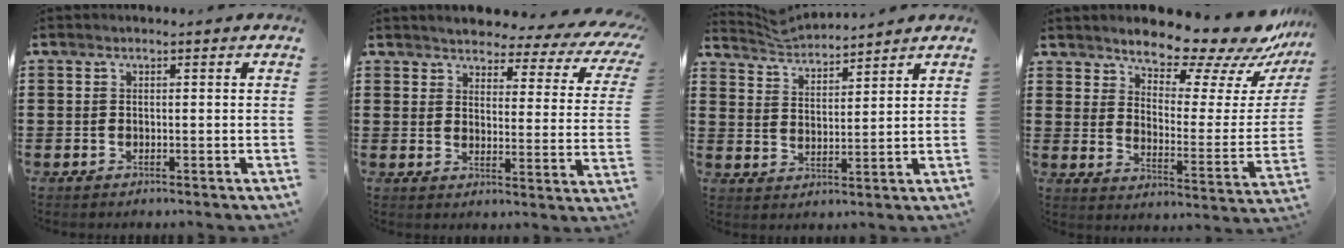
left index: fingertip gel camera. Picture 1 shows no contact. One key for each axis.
{"total": 3.3, "fx": 3.2, "fy": 0.5, "fz": 0.8, "tx": -0.029, "ty": -0.028, "tz": 0.048}
{"total": 3.9, "fx": 3.9, "fy": 0.0, "fz": -0.2, "tx": -0.012, "ty": -0.017, "tz": 0.071}
{"total": 10.6, "fx": 9.8, "fy": 2.2, "fz": 3.4, "tx": -0.071, "ty": -0.083, "tz": 0.167}